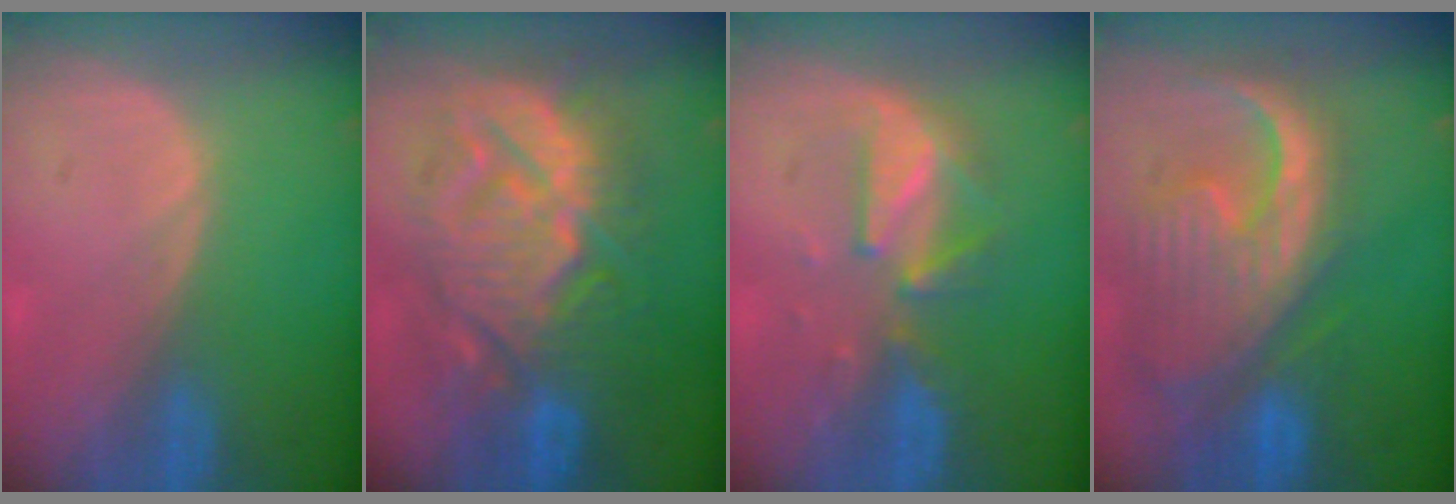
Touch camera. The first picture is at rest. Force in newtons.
{"total": 13.4, "press": 13.3, "slide": 1.4}
{"total": 6.0, "press": 6.0, "slide": 0.6}
{"total": 13.1, "press": 11.2, "slide": 6.7}